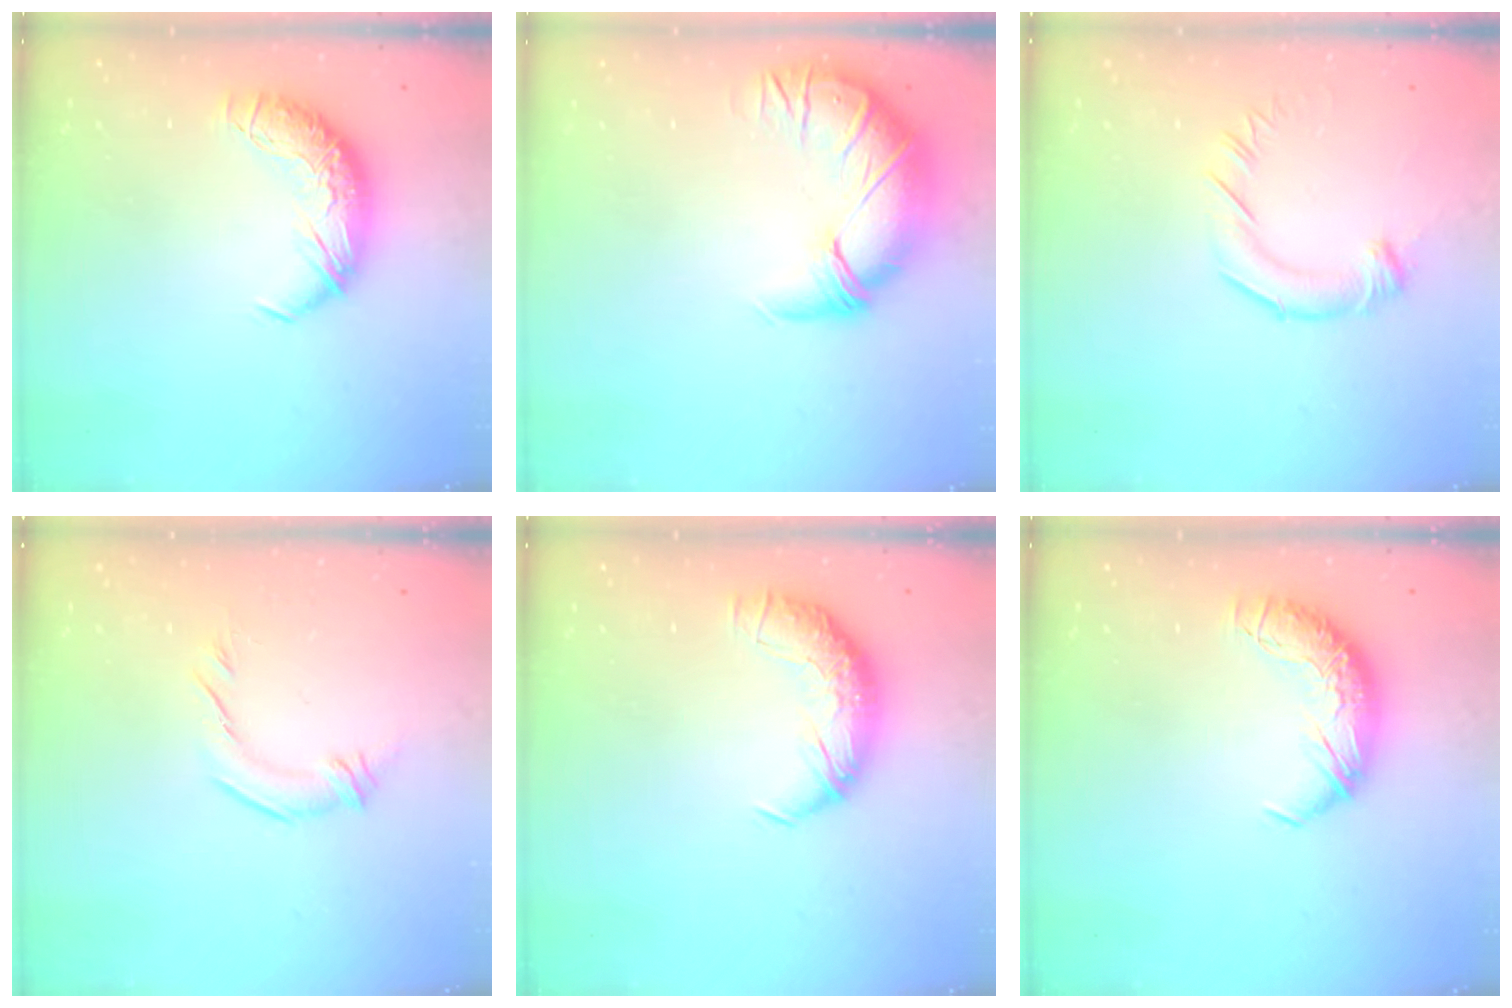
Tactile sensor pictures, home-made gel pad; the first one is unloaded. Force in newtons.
{"total": 3.2, "press": 0.8, "slide": 3.1}
{"total": 2.1, "press": 2.1, "slide": 0.3}
{"total": 2.4, "press": 2.2, "slide": 1.1}
{"total": 1.7, "press": 0.6, "slide": 1.6}
{"total": 0.0}